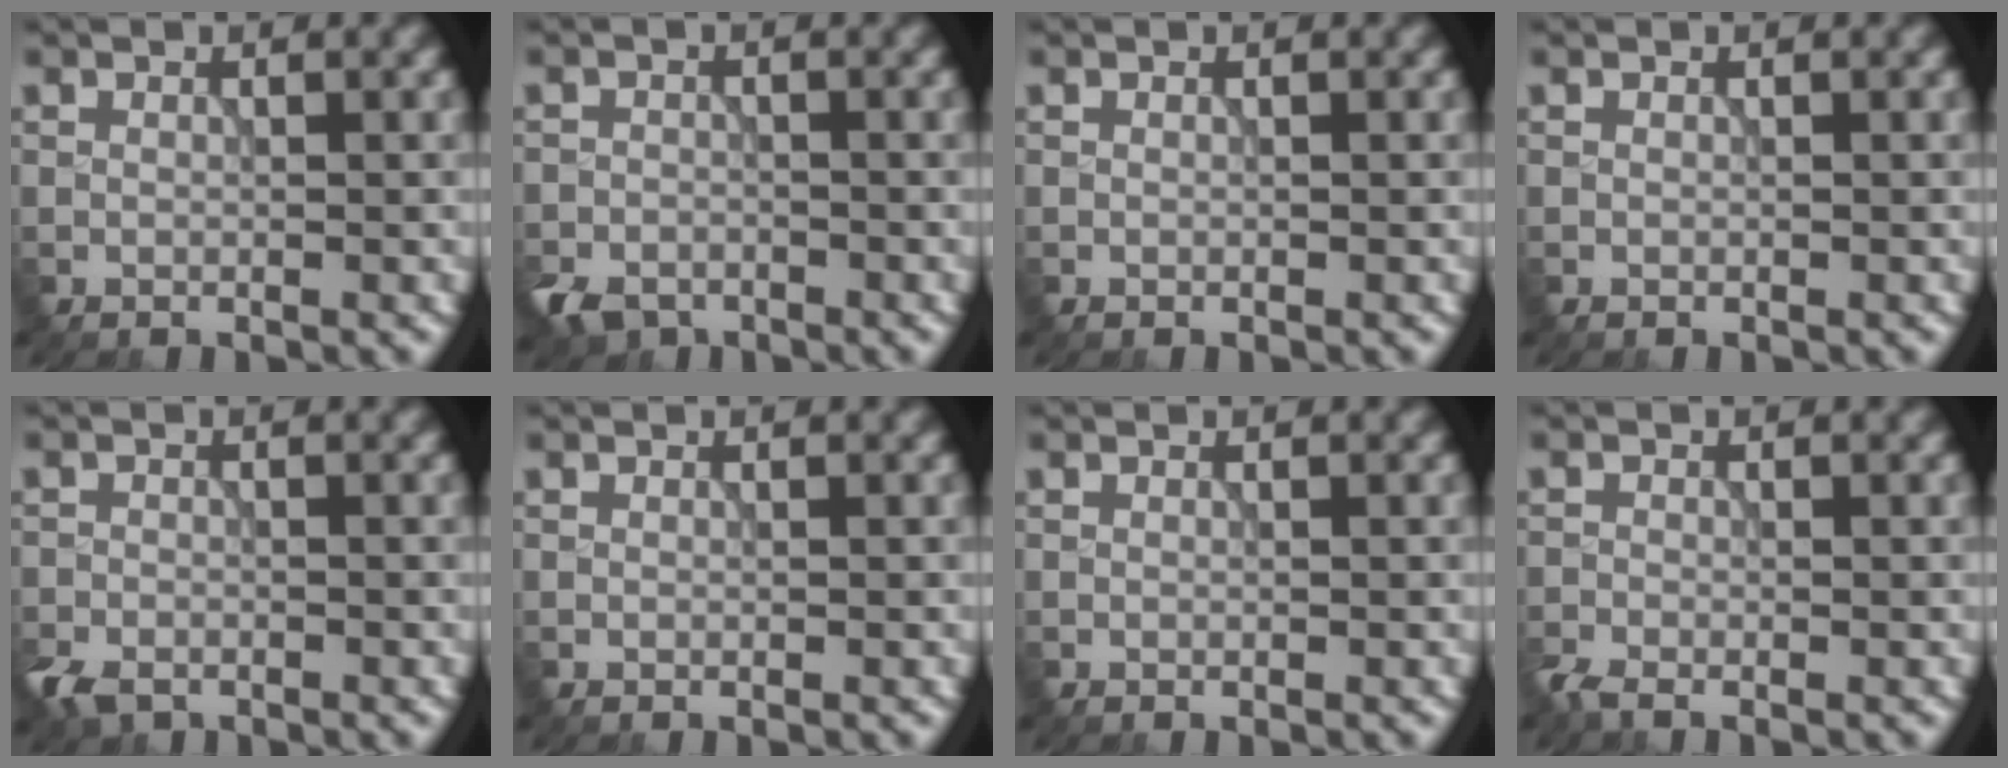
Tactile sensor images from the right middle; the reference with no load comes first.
{"total": 3.1, "force": [-2.3, 1.8, 1.0], "torque": [-0.018, -0.007, -0.052]}
{"total": 0.0}
{"total": 0.0}
{"total": 2.7, "force": [-2.0, 1.5, 1.0], "torque": [-0.021, -0.007, -0.047]}
{"total": 0.0}
{"total": 0.0}
{"total": 1.7, "force": [-1.5, 0.4, 0.8], "torque": [-0.020, -0.007, -0.040]}